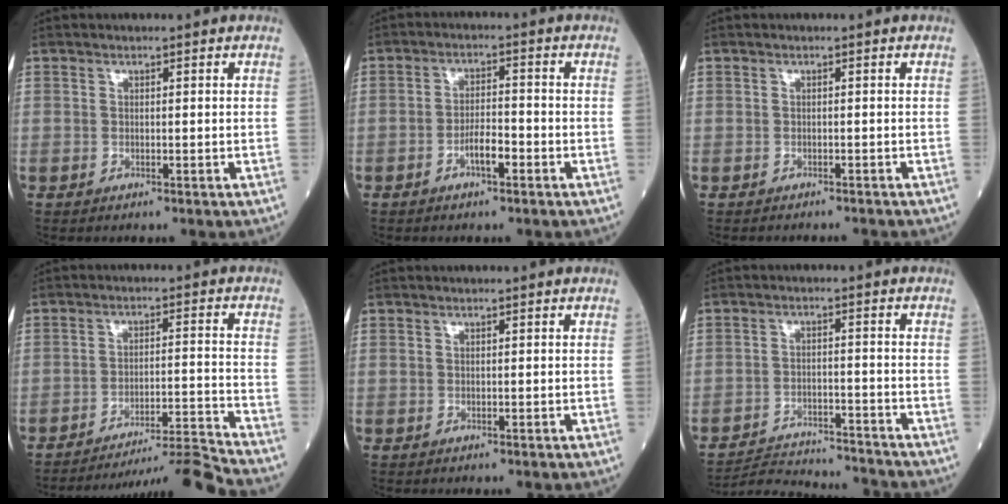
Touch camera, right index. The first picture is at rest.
{"total": 3.6, "force": [-1.9, 1.0, 3.0], "torque": [-0.050, 0.006, -0.035]}
{"total": 3.5, "force": [-3.2, 1.2, 0.5], "torque": [-0.002, -0.003, -0.042]}
{"total": 11.2, "force": [-10.4, -4.3, 0.6], "torque": [-0.003, 0.010, -0.166]}
{"total": 0.0}
{"total": 11.2, "force": [-11.2, 0.1, 1.2], "torque": [-0.021, 0.005, -0.172]}